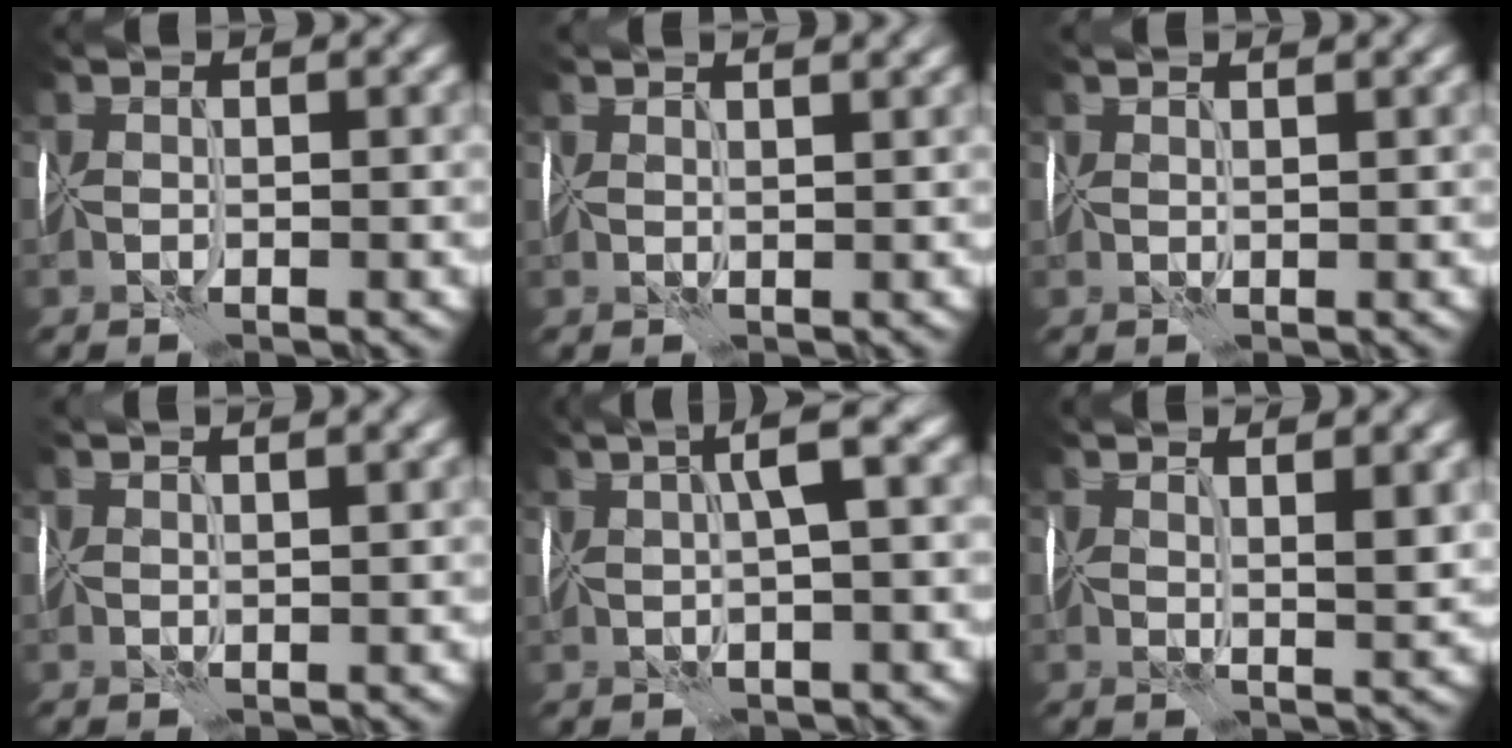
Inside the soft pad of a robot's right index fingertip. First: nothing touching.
{"total": 3.1, "force": [2.6, 0.7, 1.5], "torque": [-0.009, 0.012, 0.033]}
{"total": 1.7, "force": [1.6, 0.0, 0.6], "torque": [-0.002, 0.010, 0.025]}
{"total": 2.7, "force": [2.2, 0.5, 1.4], "torque": [-0.008, 0.012, 0.030]}
{"total": 3.4, "force": [1.9, -0.2, 2.8], "torque": [-0.046, 0.021, 0.033]}
{"total": 4.1, "force": [2.6, 0.7, 3.1], "torque": [-0.035, 0.002, 0.049]}